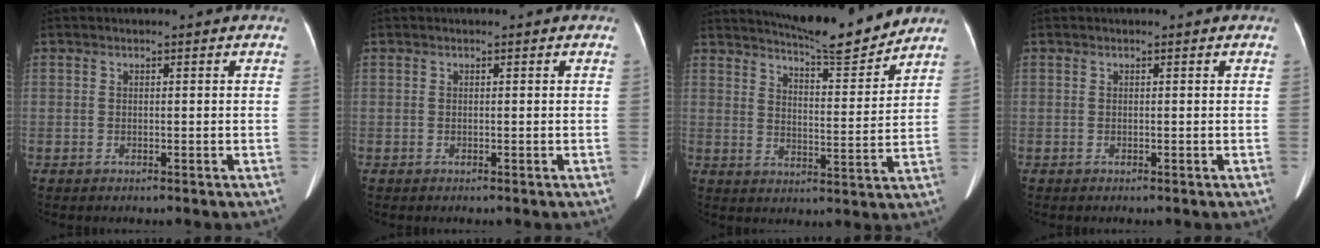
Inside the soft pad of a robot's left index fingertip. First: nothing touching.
{"total": 0.0}
{"total": 11.9, "force": [11.2, 0.3, 4.0], "torque": [-0.068, -0.012, 0.163]}
{"total": 0.0}